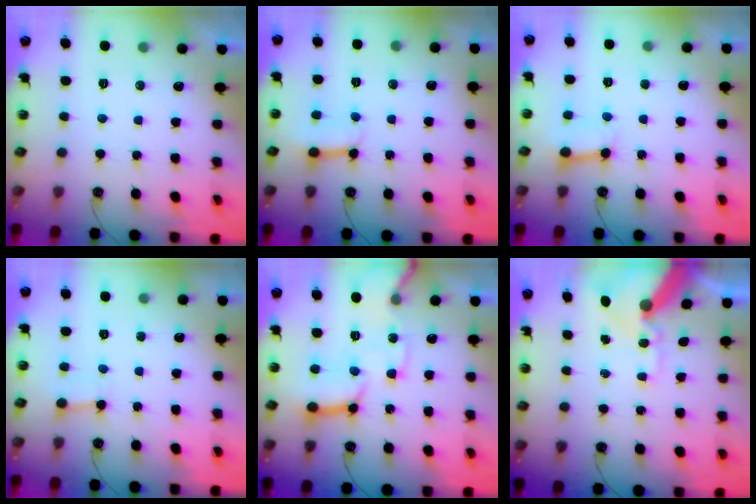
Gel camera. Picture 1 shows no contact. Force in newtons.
{"total": 5.7, "press": 5.7, "slide": 0.7}
{"total": 5.9, "press": 5.9, "slide": 0.3}
{"total": 2.2, "press": 2.2, "slide": 0.3}
{"total": 16.6, "press": 16.4, "slide": 2.1}
{"total": 13.7, "press": 13.5, "slide": 1.9}